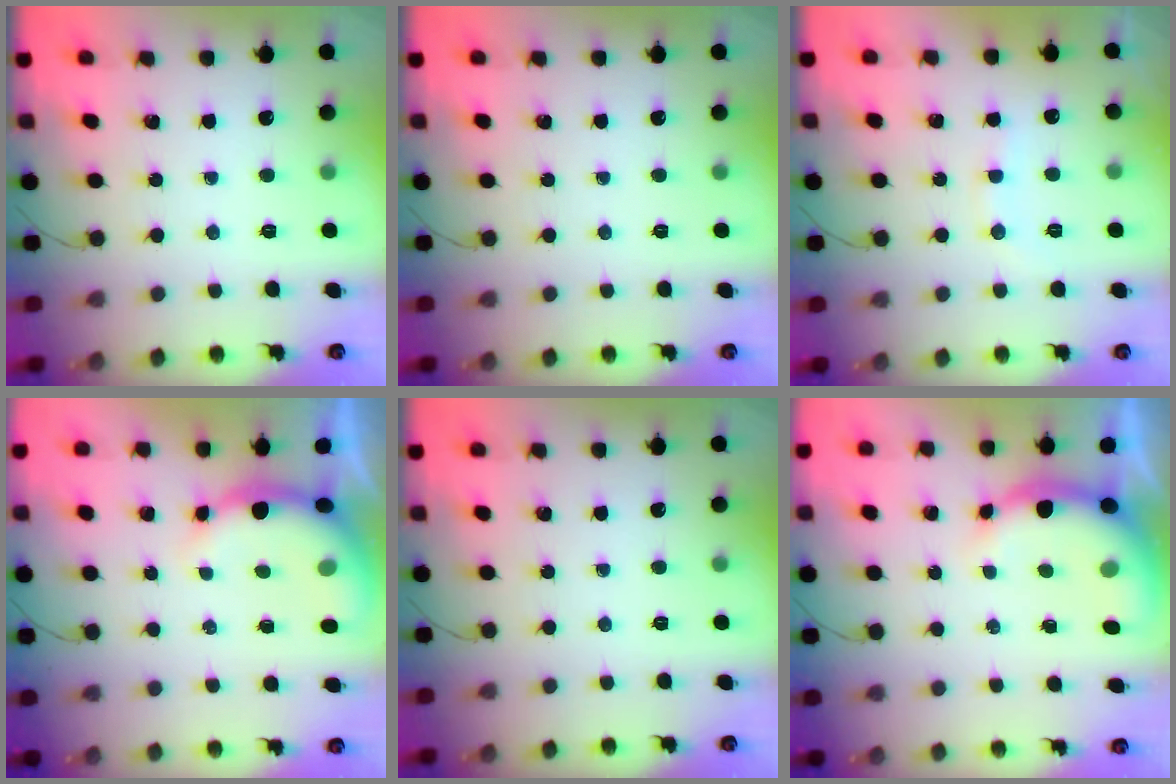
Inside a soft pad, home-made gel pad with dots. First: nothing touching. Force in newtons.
{"total": 0.0}
{"total": 7.5, "press": 7.4, "slide": 0.7}
{"total": 7.9, "press": 7.7, "slide": 1.4}
{"total": 0.0}
{"total": 8.2, "press": 8.2, "slide": 1.0}